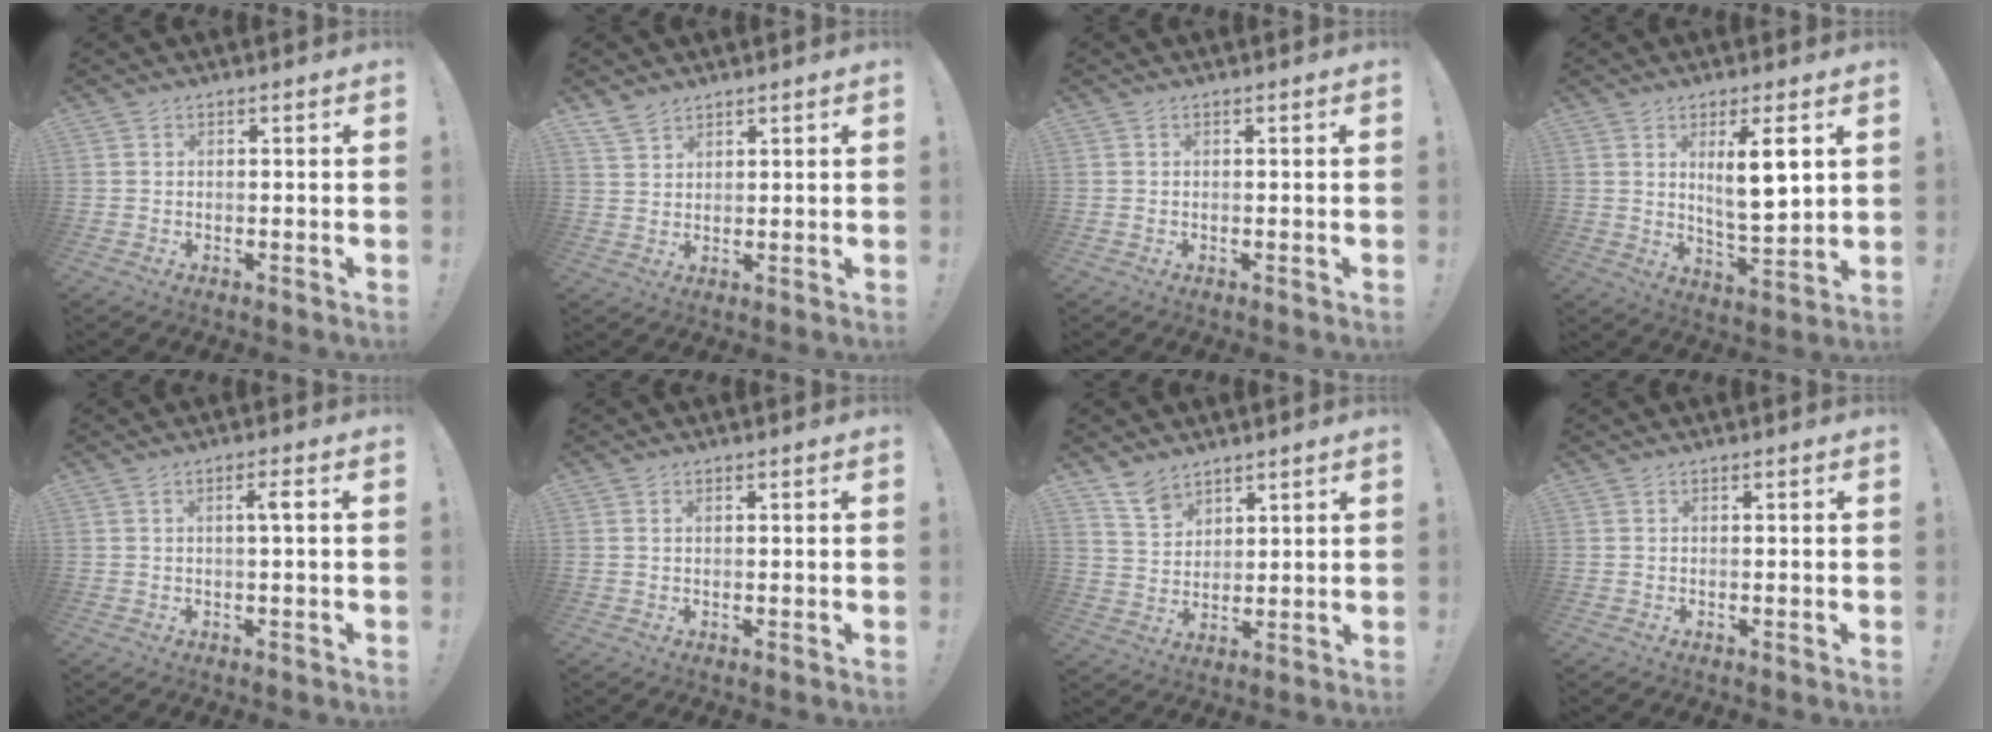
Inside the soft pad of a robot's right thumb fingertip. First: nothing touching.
{"total": 3.9, "force": [3.4, 1.8, 0.9], "torque": [-0.019, -0.021, 0.066]}
{"total": 0.0}
{"total": 10.4, "force": [3.9, 2.1, 9.4], "torque": [-0.140, -0.019, 0.061]}
{"total": 2.9, "force": [0.3, -0.2, 2.9], "torque": [-0.057, 0.003, -0.001]}
{"total": 0.7, "force": [0.4, 0.4, 0.4], "torque": [-0.008, 0.001, 0.007]}
{"total": 7.7, "force": [6.1, 4.2, 1.9], "torque": [-0.041, -0.040, 0.119]}
{"total": 0.0}